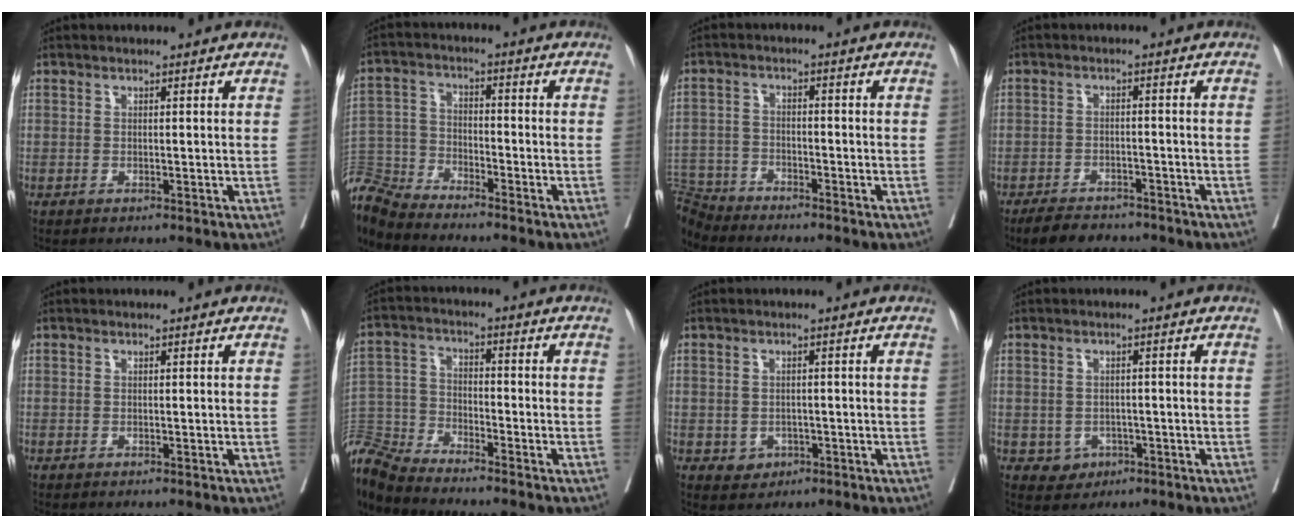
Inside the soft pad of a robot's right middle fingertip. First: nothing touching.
{"total": 8.6, "force": [-8.5, 0.8, 0.4], "torque": [-0.013, 0.005, -0.171]}
{"total": 7.4, "force": [-7.3, 1.2, 0.0], "torque": [-0.003, 0.002, -0.139]}
{"total": 6.7, "force": [-5.8, 2.4, 2.3], "torque": [-0.033, -0.006, -0.088]}
{"total": 0.0}
{"total": 9.8, "force": [-9.7, 0.6, 1.3], "torque": [-0.031, 0.008, -0.190]}
{"total": 2.4, "force": [-0.9, 2.1, 0.8], "torque": [-0.007, 0.005, -0.005]}
{"total": 3.2, "force": [-1.2, 2.8, 0.9], "torque": [-0.006, 0.006, -0.011]}